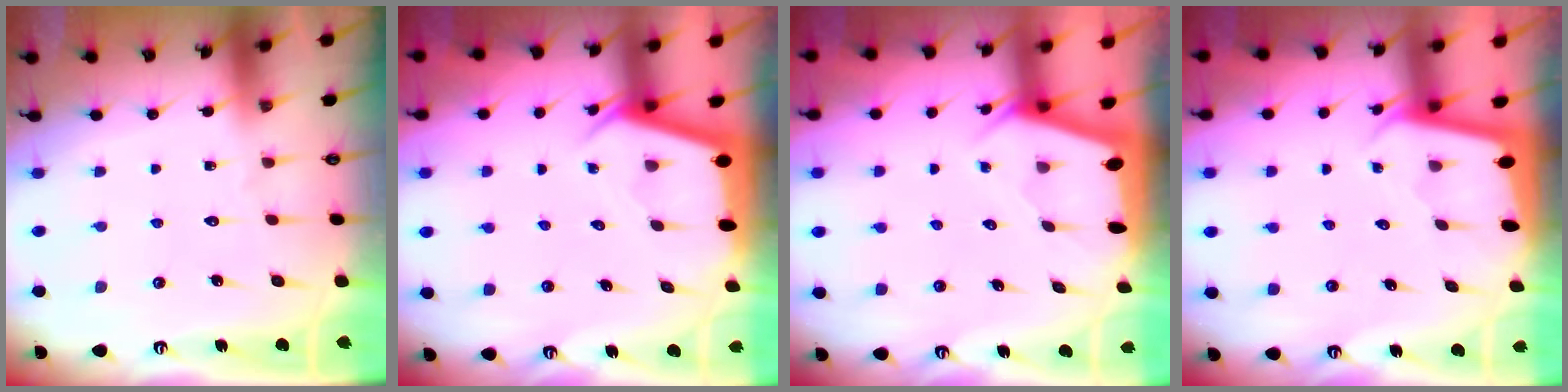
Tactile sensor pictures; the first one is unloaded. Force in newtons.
{"total": 2.4, "press": 2.4, "slide": 0.2}
{"total": 1.9, "press": 1.9, "slide": 0.3}
{"total": 1.8, "press": 1.8, "slide": 0.1}